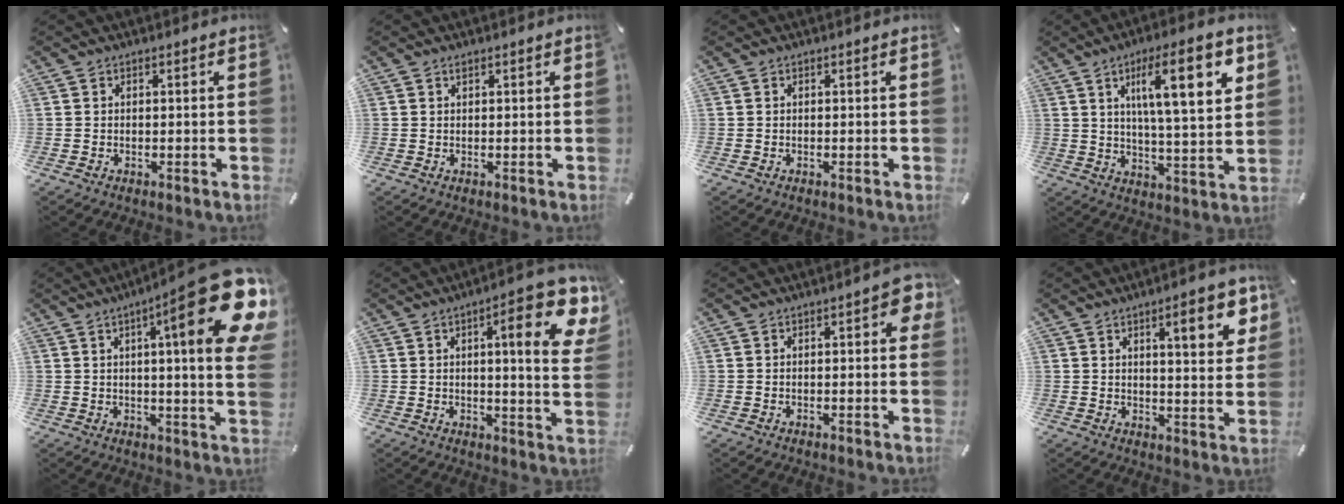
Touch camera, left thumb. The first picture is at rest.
{"total": 0.6, "force": [0.4, 0.2, 0.4], "torque": [-0.007, 0.001, 0.007]}
{"total": 0.0}
{"total": 17.3, "force": [7.1, 4.4, 15.2], "torque": [-0.231, -0.019, 0.102]}
{"total": 25.6, "force": [10.1, 4.2, 23.1], "torque": [-0.330, -0.071, 0.148]}
{"total": 17.3, "force": [7.1, 4.0, 15.2], "torque": [-0.210, -0.040, 0.098]}
{"total": 4.9, "force": [0.7, 2.0, 4.5], "torque": [-0.061, 0.004, 0.007]}
{"total": 11.7, "force": [5.3, 3.1, 9.9], "torque": [-0.138, -0.016, 0.080]}